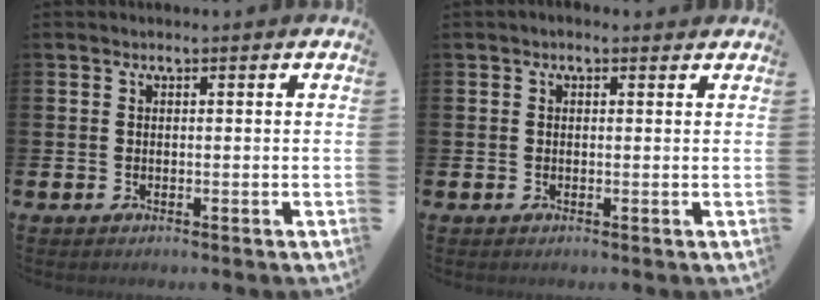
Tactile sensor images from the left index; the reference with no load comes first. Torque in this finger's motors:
{"motor_torque": [0.88, -0.90, 0.07, 0.08]}